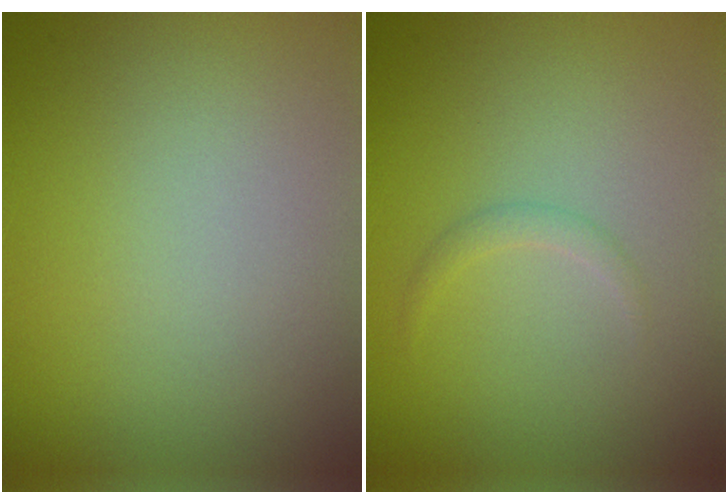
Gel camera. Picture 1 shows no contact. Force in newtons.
{"total": 0.8, "press": 0.8, "slide": 0.0}